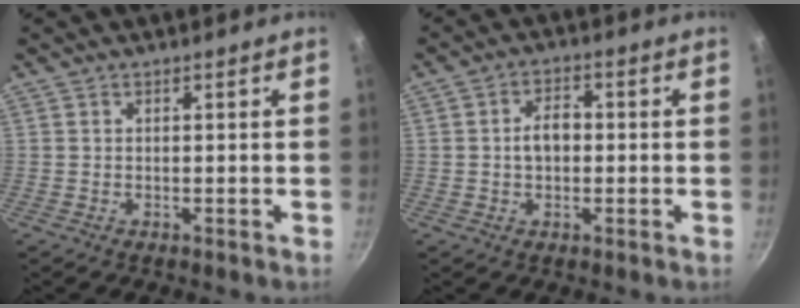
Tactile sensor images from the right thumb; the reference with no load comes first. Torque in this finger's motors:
{"motor_torque": [0.03, 0.63, 0.85, -0.10, 0.03]}